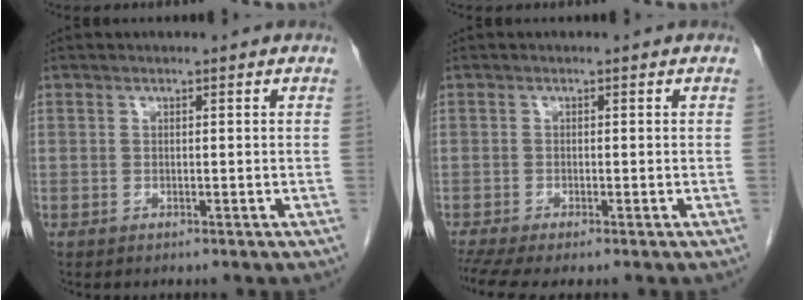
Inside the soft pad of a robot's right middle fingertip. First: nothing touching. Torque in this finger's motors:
{"motor_torque": [0.88, -0.68, 0.09, 0.07]}